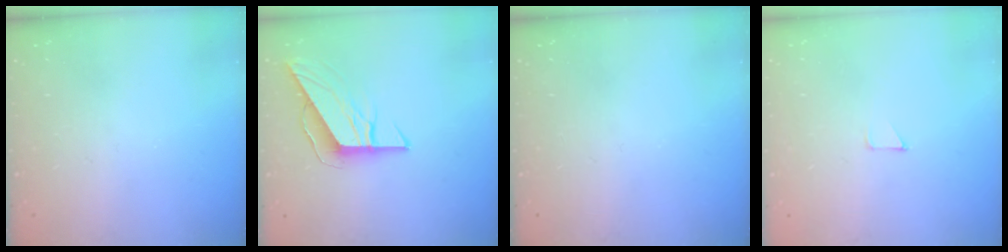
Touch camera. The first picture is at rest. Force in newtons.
{"total": 8.3, "press": 8.3, "slide": 0.2}
{"total": 0.0}
{"total": 2.7, "press": 2.7, "slide": 0.2}